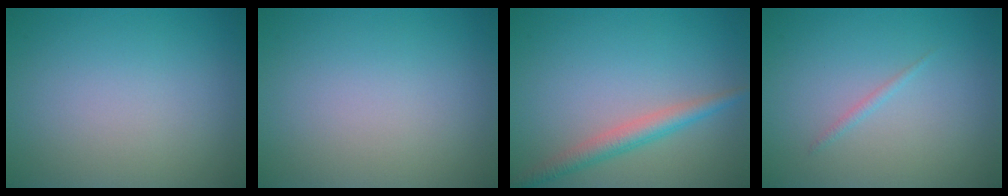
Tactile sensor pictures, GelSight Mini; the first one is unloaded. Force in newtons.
{"total": 0.0}
{"total": 2.8, "press": 2.8, "slide": 0.1}
{"total": 0.6, "press": 0.6, "slide": 0.0}